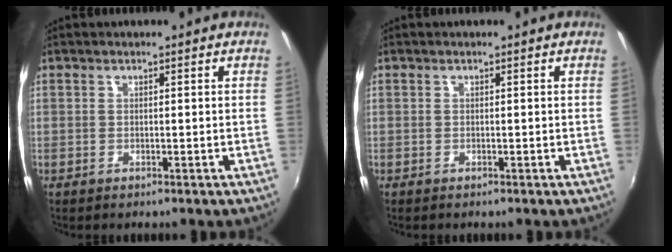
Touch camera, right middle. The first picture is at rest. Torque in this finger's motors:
{"motor_torque": [-0.07, 0.04, -0.04, 0.01]}